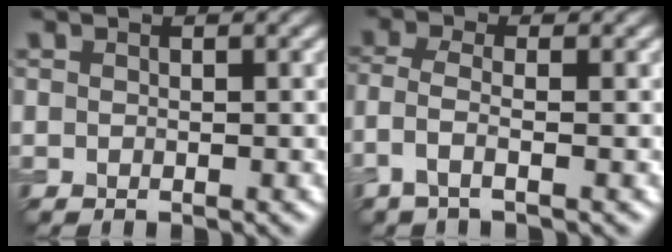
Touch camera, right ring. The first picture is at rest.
{"total": 2.5, "force": [-1.2, 0.6, 2.1], "torque": [-0.052, 0.001, -0.036]}